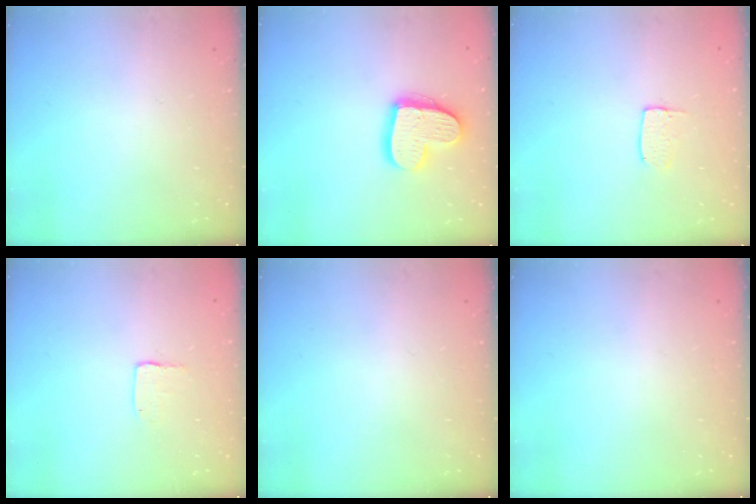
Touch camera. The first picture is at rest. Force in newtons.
{"total": 16.6, "press": 16.6, "slide": 1.4}
{"total": 3.8, "press": 3.8, "slide": 0.2}
{"total": 3.2, "press": 3.2, "slide": 0.2}
{"total": 0.0}
{"total": 0.0}